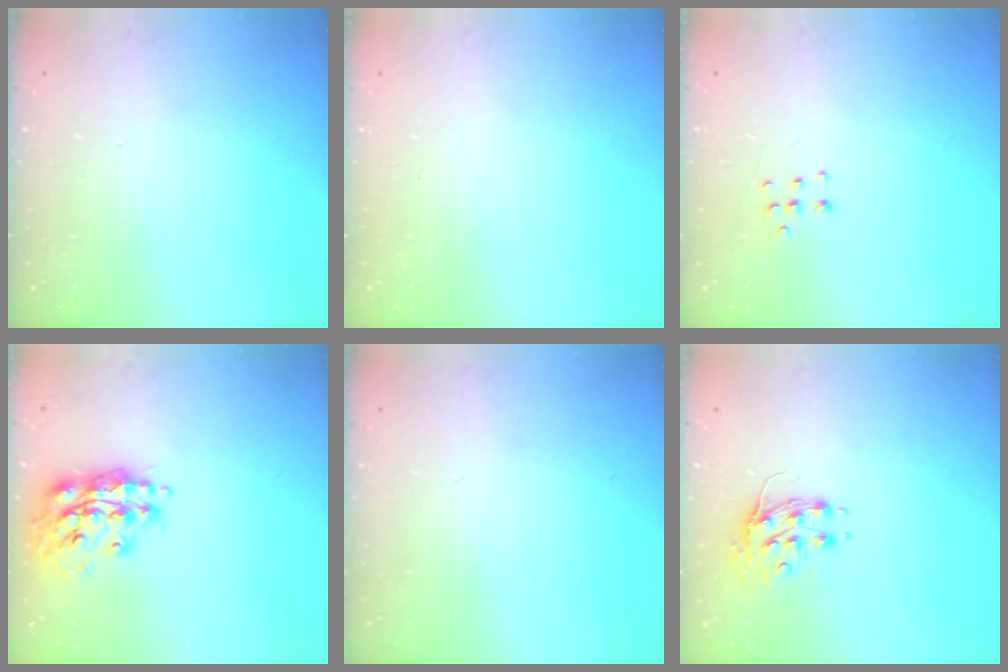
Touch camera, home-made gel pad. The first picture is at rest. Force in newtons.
{"total": 0.0}
{"total": 4.4, "press": 4.3, "slide": 0.9}
{"total": 16.2, "press": 16.2, "slide": 1.4}
{"total": 0.0}
{"total": 8.4, "press": 8.3, "slide": 1.0}